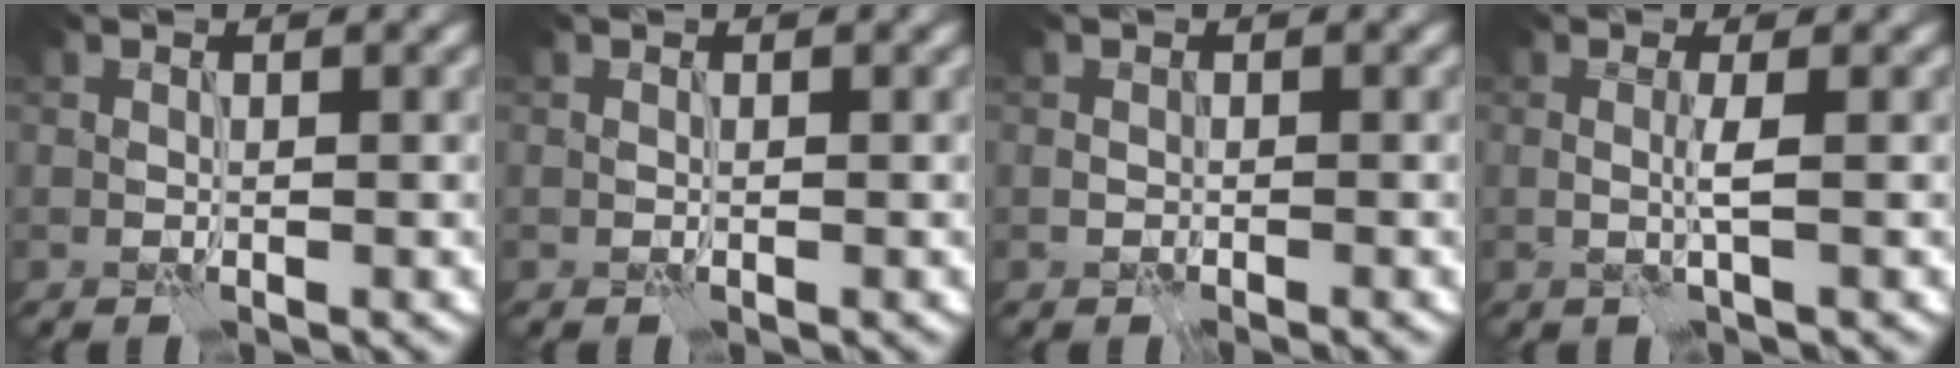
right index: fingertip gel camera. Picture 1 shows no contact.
{"total": 0.0}
{"total": 0.6, "force": [-0.2, 0.5, 0.3], "torque": [-0.005, -0.002, -0.001]}
{"total": 1.1, "force": [-0.3, -0.8, 0.7], "torque": [-0.021, -0.001, -0.008]}